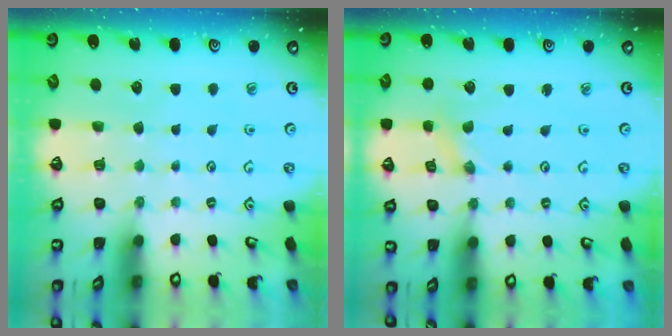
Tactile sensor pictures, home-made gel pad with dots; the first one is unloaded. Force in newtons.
{"total": 0.0}